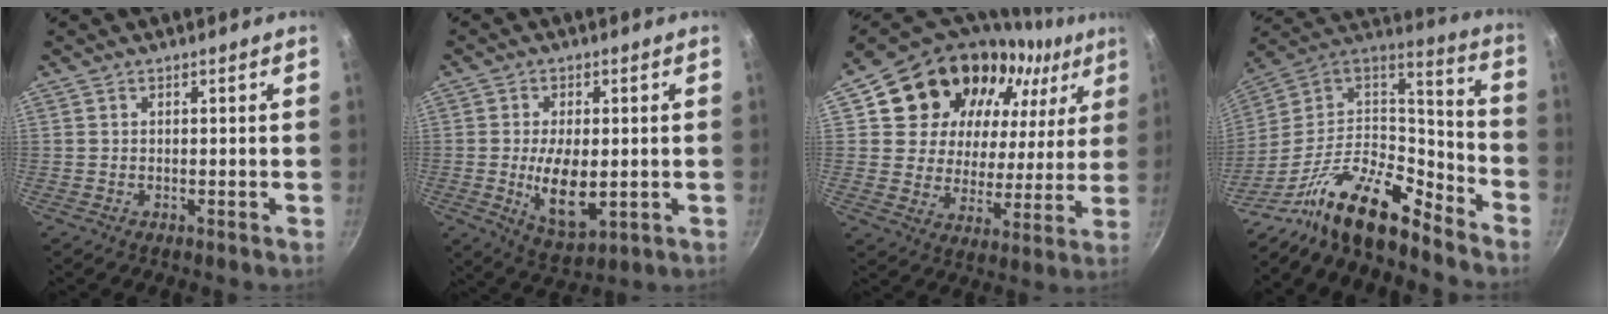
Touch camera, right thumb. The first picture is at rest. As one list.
[{"total": 10.0, "force": [-0.9, 5.1, 8.6], "torque": [-0.148, -0.009, -0.003]}, {"total": 21.5, "force": [11.7, 14.9, 10.1], "torque": [-0.145, -0.039, 0.195]}, {"total": 20.0, "force": [-13.8, 8.5, 11.8], "torque": [-0.181, 0.090, -0.265]}]